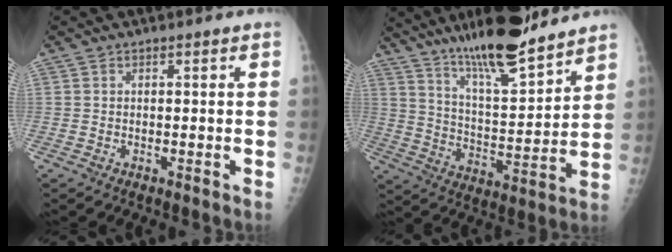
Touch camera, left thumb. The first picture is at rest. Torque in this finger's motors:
{"motor_torque": [0.41, 0.33, 1.16, -1.00, 0.12]}